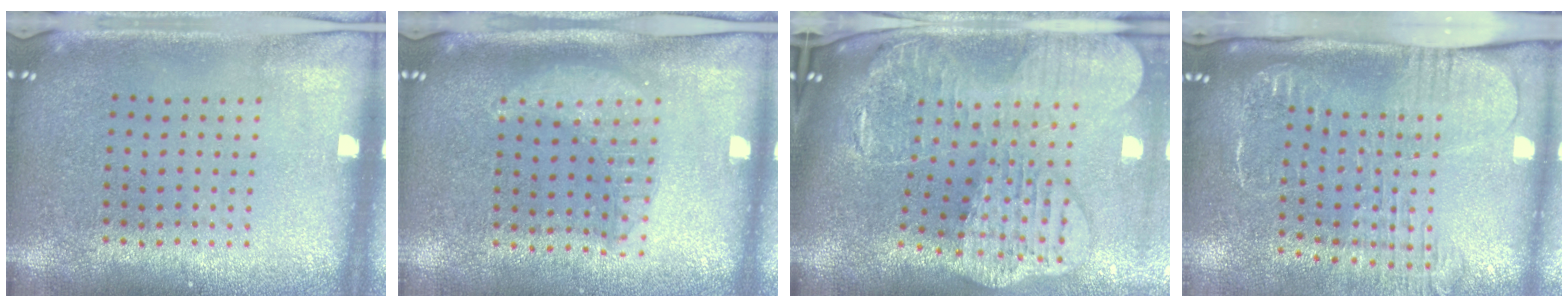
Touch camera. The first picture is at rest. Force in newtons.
{"total": 1.6, "press": 1.4, "slide": 0.7}
{"total": 4.4, "press": 3.3, "slide": 2.9}
{"total": 2.7, "press": 2.1, "slide": 1.7}